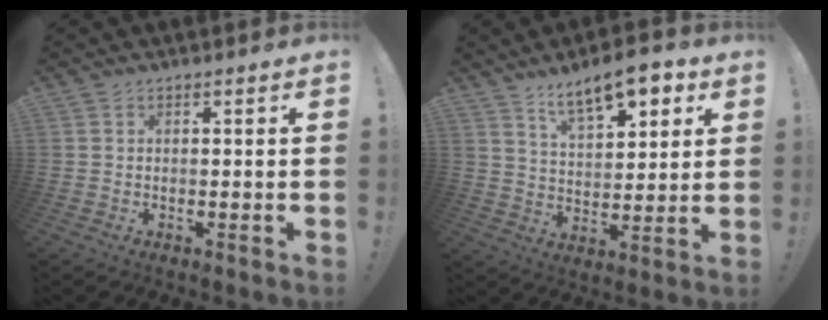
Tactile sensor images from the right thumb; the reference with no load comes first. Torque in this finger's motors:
{"motor_torque": [0.03, 0.16, 0.62, 0.36, 0.27]}